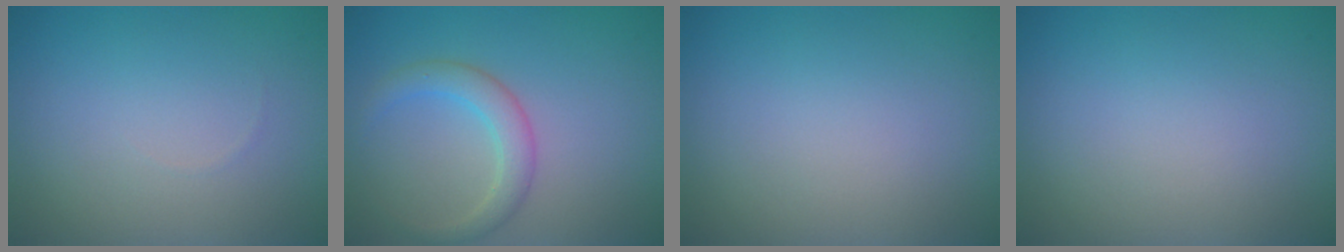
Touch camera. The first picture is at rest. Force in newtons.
{"total": 2.8, "press": 2.8, "slide": 0.2}
{"total": 0.0}
{"total": 0.0}